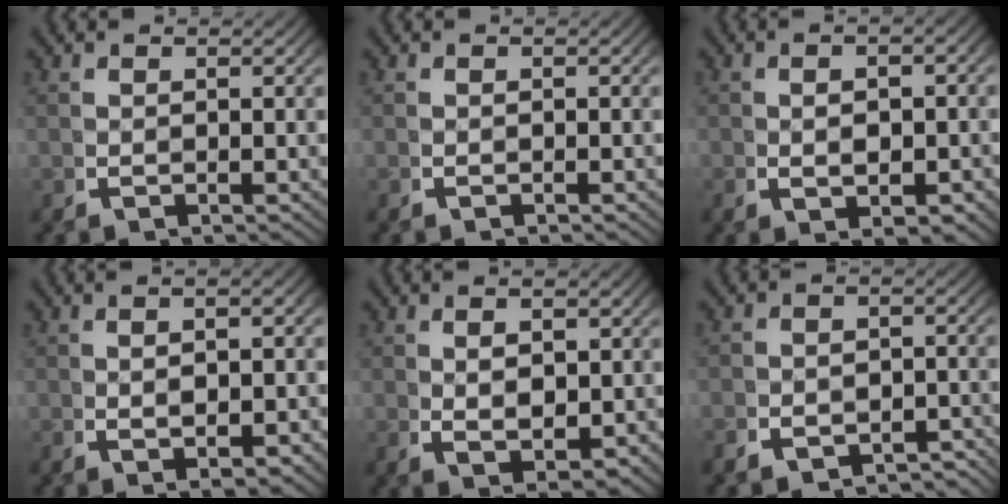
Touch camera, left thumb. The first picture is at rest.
{"total": 0.5, "force": [-0.4, 0.2, 0.1], "torque": [0.002, 0.000, -0.012]}
{"total": 3.6, "force": [-0.7, 2.0, 2.9], "torque": [-0.042, -0.008, -0.011]}
{"total": 3.4, "force": [-0.6, 1.6, 2.9], "torque": [-0.041, -0.001, -0.011]}
{"total": 4.1, "force": [-0.3, 2.6, 3.2], "torque": [-0.055, -0.014, 0.002]}
{"total": 4.7, "force": [-4.1, 2.1, 1.0], "torque": [0.001, -0.016, -0.072]}